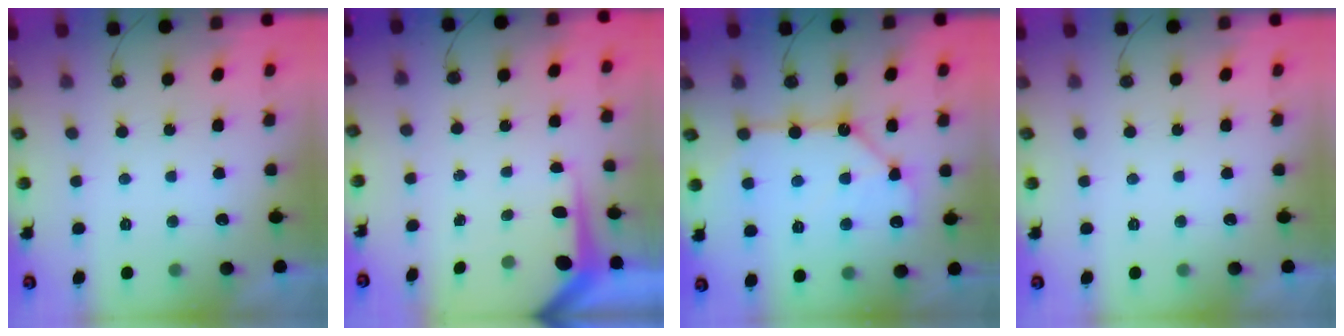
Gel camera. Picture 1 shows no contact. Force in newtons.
{"total": 5.3, "press": 5.3, "slide": 0.4}
{"total": 12.1, "press": 12.0, "slide": 1.2}
{"total": 0.0}